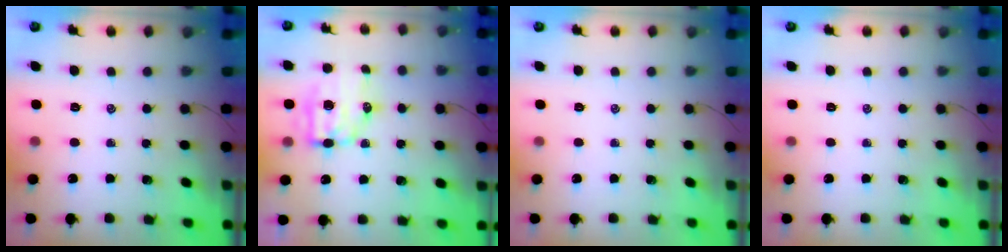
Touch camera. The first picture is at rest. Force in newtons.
{"total": 9.6, "press": 9.4, "slide": 1.8}
{"total": 0.0}
{"total": 0.0}